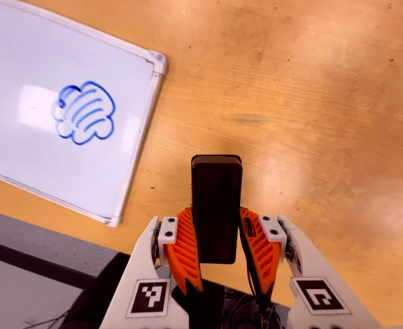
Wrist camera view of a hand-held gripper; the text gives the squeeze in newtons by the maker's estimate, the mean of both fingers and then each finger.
{"total": 5.8, "left": 4.2, "right": 7.4}